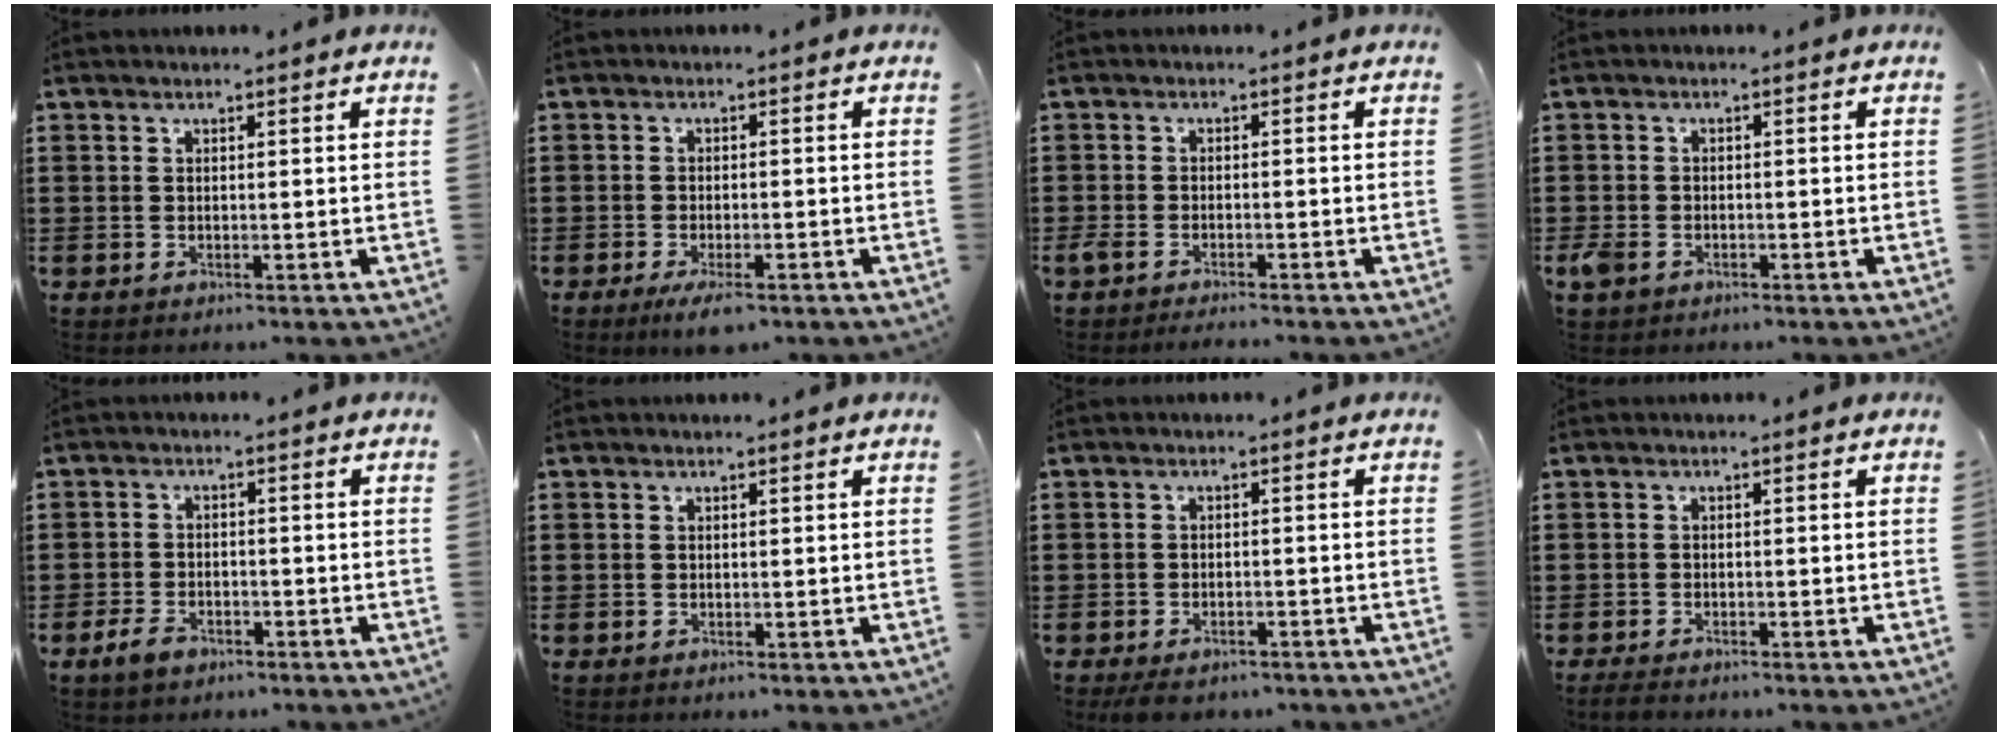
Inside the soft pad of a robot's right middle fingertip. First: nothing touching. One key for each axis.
{"total": 3.2, "fx": -2.1, "fy": 0.8, "fz": 2.3, "tx": -0.051, "ty": -0.005, "tz": -0.041}
{"total": 1.6, "fx": -1.4, "fy": 0.3, "fz": 0.8, "tx": -0.024, "ty": -0.003, "tz": -0.030}
{"total": 2.1, "fx": -1.2, "fy": 1.4, "fz": 1.1, "tx": -0.043, "ty": -0.007, "tz": -0.029}
{"total": 3.2, "fx": -2.1, "fy": 1.7, "fz": 1.7, "tx": -0.044, "ty": -0.002, "tz": -0.043}
{"total": 0.0}
{"total": 1.9, "fx": -1.6, "fy": 0.7, "fz": 0.6, "tx": -0.014, "ty": 0.002, "tz": -0.034}
{"total": 1.2, "fx": -1.1, "fy": 0.1, "fz": 0.3, "tx": -0.009, "ty": -0.002, "tz": -0.021}